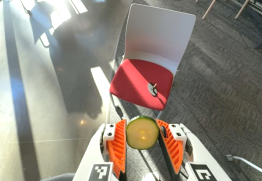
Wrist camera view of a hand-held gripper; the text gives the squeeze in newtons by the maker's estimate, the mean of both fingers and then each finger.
{"total": 6.0, "left": 6.1, "right": 6.0}